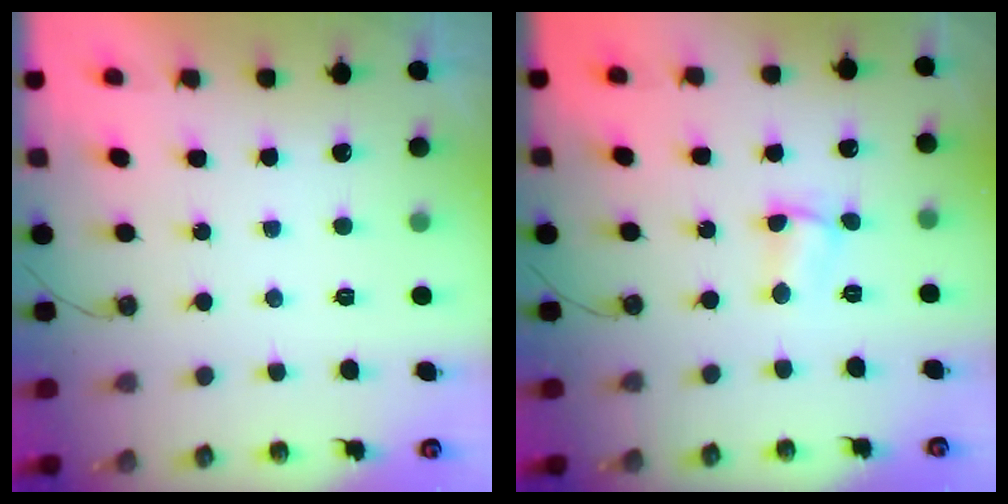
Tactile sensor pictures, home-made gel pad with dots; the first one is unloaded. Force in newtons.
{"total": 1.8, "press": 1.7, "slide": 0.5}